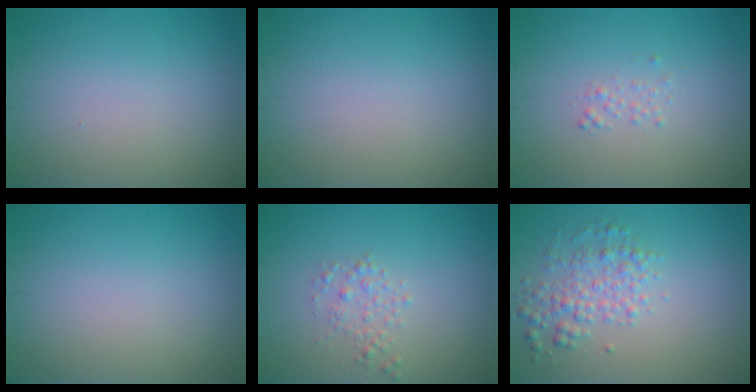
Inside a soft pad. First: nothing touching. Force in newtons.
{"total": 0.0}
{"total": 0.7, "press": 0.7, "slide": 0.1}
{"total": 0.0}
{"total": 1.4, "press": 1.4, "slide": 0.0}
{"total": 3.0, "press": 3.0, "slide": 0.0}